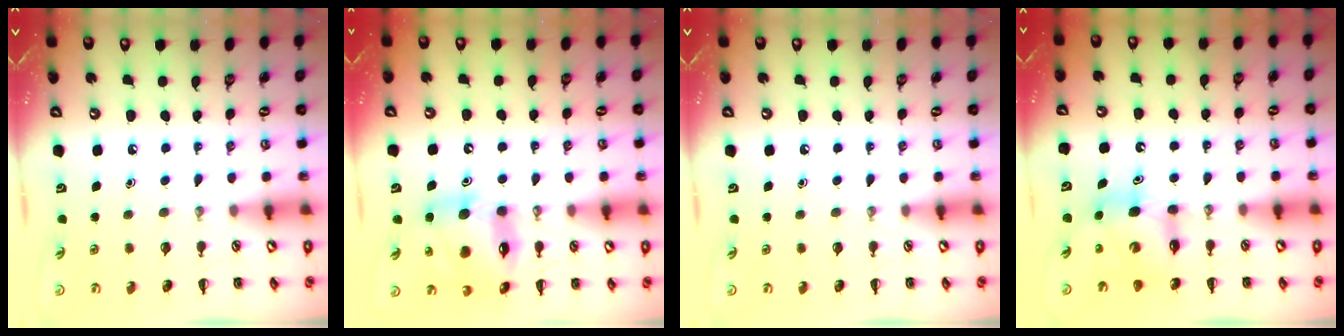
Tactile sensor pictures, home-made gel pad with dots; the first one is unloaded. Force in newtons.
{"total": 12.0, "press": 11.6, "slide": 3.1}
{"total": 0.0}
{"total": 7.2, "press": 7.2, "slide": 0.4}